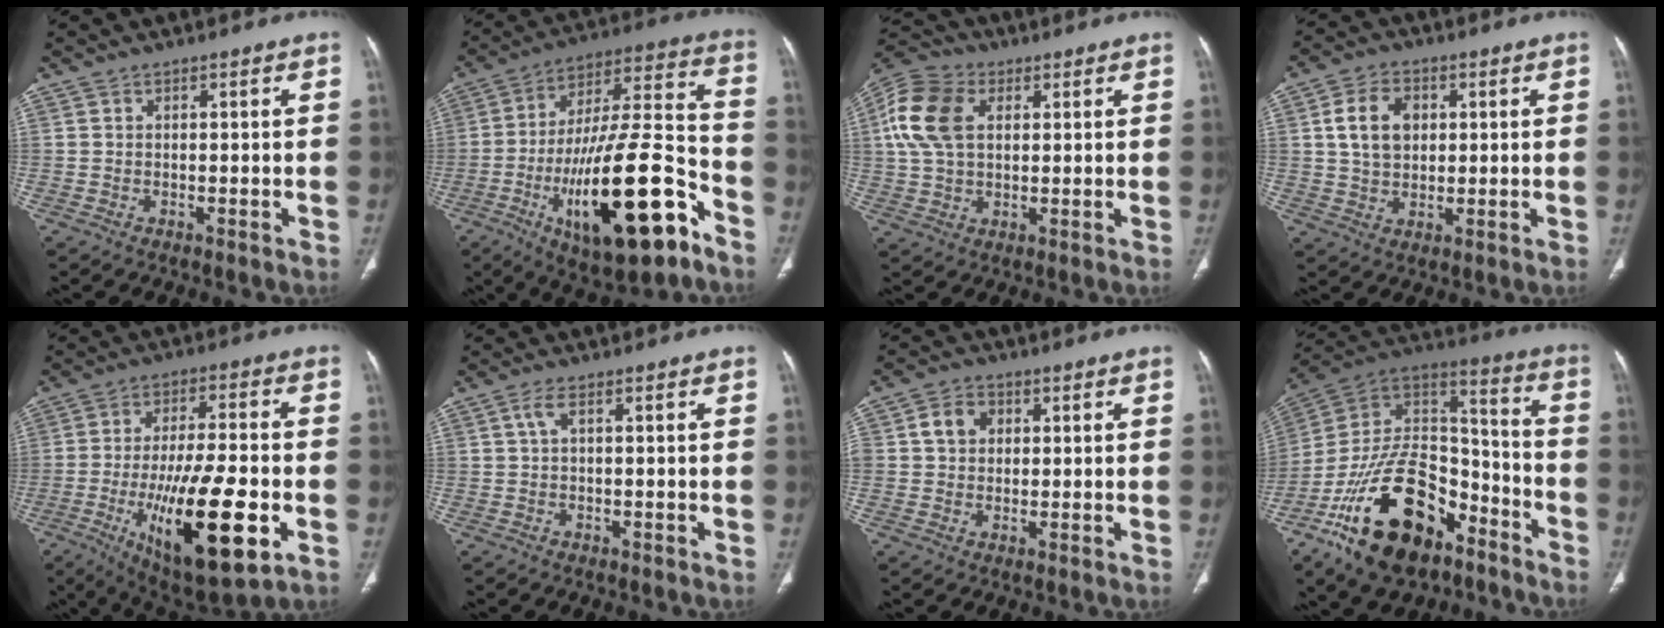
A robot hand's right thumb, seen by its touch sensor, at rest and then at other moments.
{"total": 27.3, "force": [-11.7, 8.8, 23.0], "torque": [-0.383, 0.056, -0.177]}
{"total": 12.7, "force": [3.2, 8.5, 8.9], "torque": [-0.178, 0.015, 0.055]}
{"total": 8.6, "force": [2.0, 6.2, 5.6], "torque": [-0.082, -0.002, 0.036]}
{"total": 22.1, "force": [-6.8, 6.9, 19.9], "torque": [-0.336, 0.000, -0.095]}
{"total": 1.7, "force": [0.4, 0.5, 1.6], "torque": [-0.036, 0.008, 0.006]}
{"total": 5.2, "force": [1.2, 4.2, 2.9], "torque": [-0.036, 0.008, 0.018]}
{"total": 27.5, "force": [-15.0, 15.0, 17.5], "torque": [-0.325, 0.071, -0.256]}